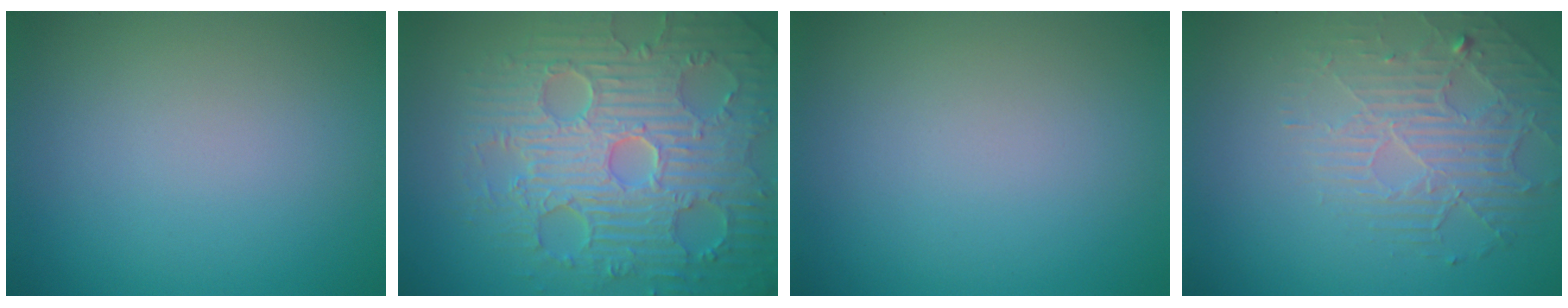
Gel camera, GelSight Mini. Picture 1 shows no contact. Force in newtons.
{"total": 9.4, "press": 6.8, "slide": 6.4}
{"total": 0.0}
{"total": 2.6, "press": 2.0, "slide": 1.7}